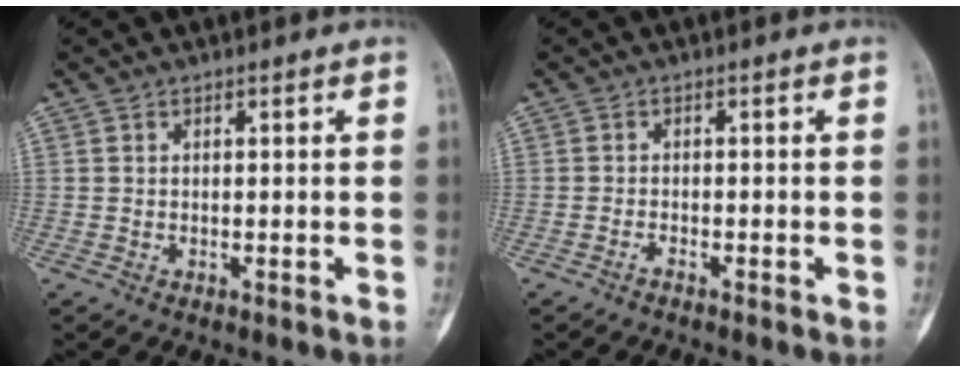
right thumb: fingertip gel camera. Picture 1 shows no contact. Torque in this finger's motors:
{"motor_torque": [-0.55, -0.24, 0.20, -0.01, -0.11]}